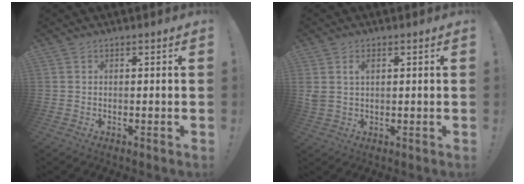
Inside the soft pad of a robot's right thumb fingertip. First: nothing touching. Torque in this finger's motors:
{"motor_torque": [0.41, 0.31, 0.60, 0.23, 0.00]}